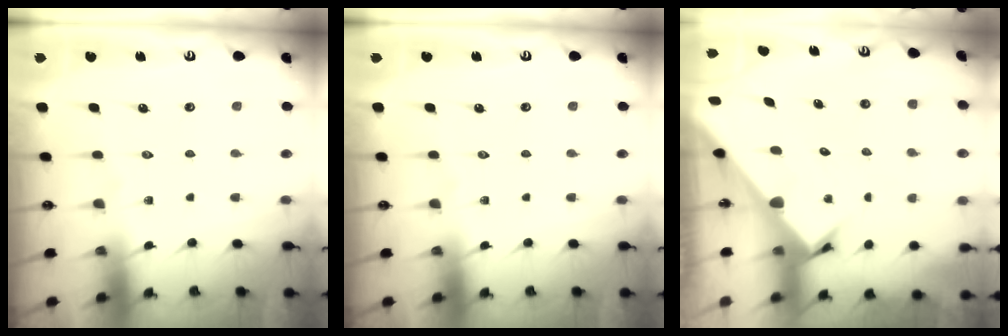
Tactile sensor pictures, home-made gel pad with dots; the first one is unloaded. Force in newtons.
{"total": 0.0}
{"total": 2.7, "press": 2.7, "slide": 0.2}